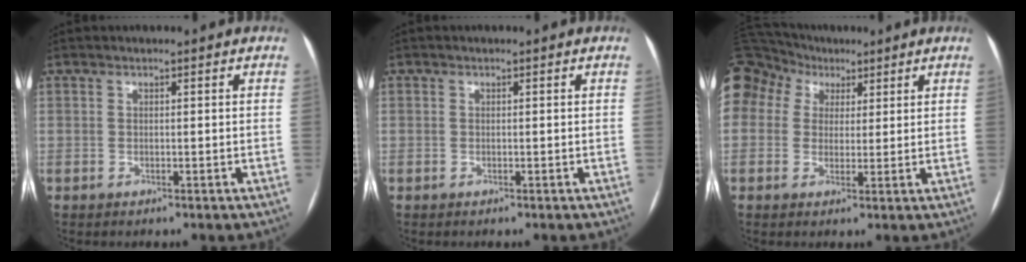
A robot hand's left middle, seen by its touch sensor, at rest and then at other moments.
{"total": 0.0}
{"total": 20.5, "force": [9.4, 16.4, 8.0], "torque": [-0.273, 0.106, 0.187]}